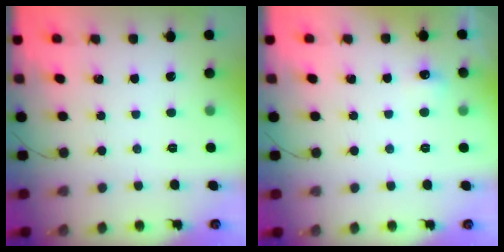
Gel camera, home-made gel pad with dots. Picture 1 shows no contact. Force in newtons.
{"total": 5.0, "press": 4.8, "slide": 1.2}